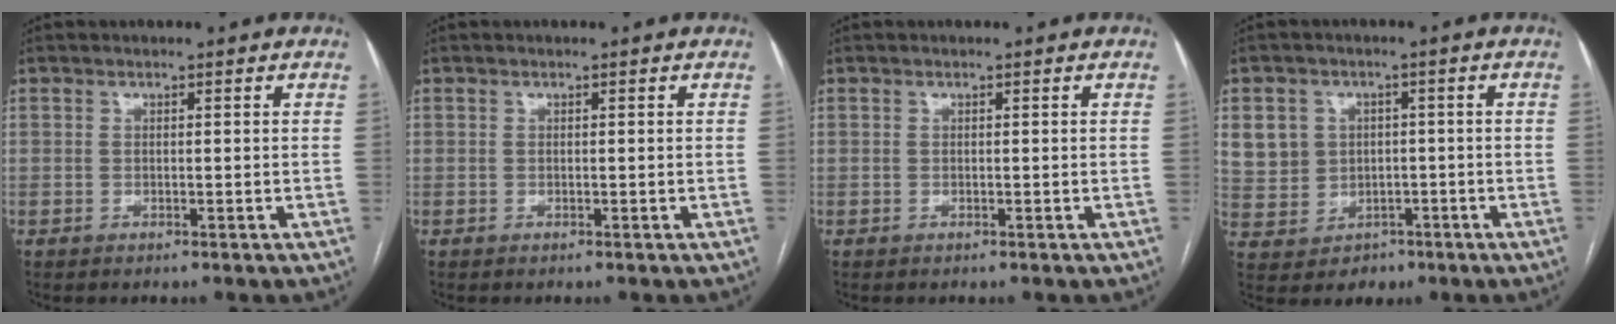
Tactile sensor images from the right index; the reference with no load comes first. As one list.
[{"total": 0.0}, {"total": 0.0}, {"total": 9.1, "force": [0.4, 8.9, 1.8], "torque": [-0.055, 0.026, 0.034]}]